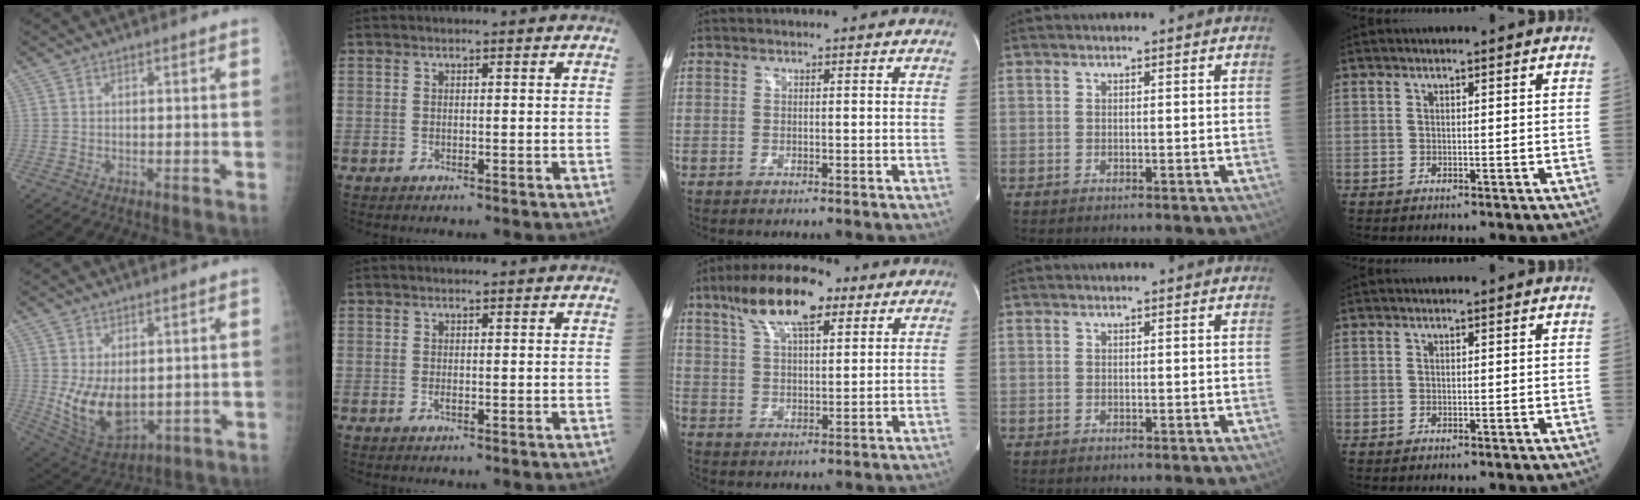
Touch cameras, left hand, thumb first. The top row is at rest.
{"thumb": {"total": 10.7, "force": [0.6, 6.1, 8.8], "torque": [-0.136, -0.024, 0.035]}, "index": {"total": 0.6, "force": [0.3, 0.1, 0.5], "torque": [-0.014, 0.002, 0.004]}, "middle": {"total": 12.4, "force": [7.3, 3.9, 9.3], "torque": [-0.171, 0.024, 0.129]}}